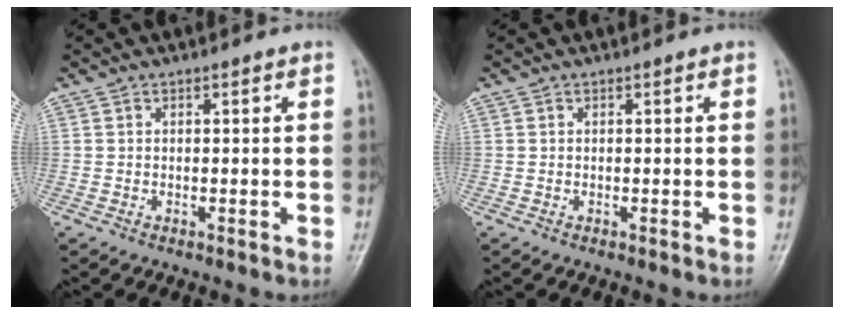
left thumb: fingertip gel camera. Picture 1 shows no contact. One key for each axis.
{"total": 0.0}